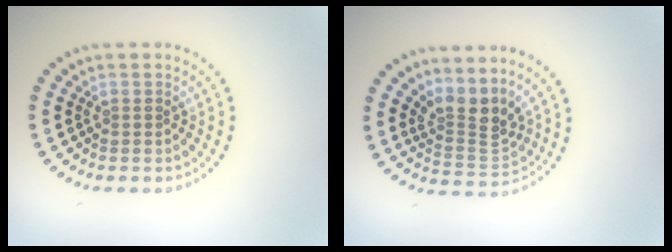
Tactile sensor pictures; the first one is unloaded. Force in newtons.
{"total": 3.5, "press": 2.4, "slide": 2.5}